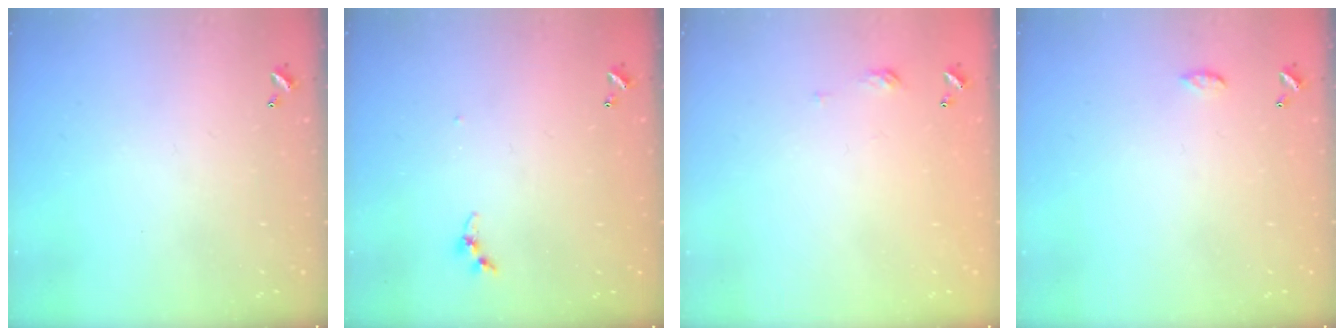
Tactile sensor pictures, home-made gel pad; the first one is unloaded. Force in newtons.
{"total": 3.4, "press": 3.4, "slide": 0.3}
{"total": 3.1, "press": 3.0, "slide": 0.4}
{"total": 3.5, "press": 3.5, "slide": 0.5}